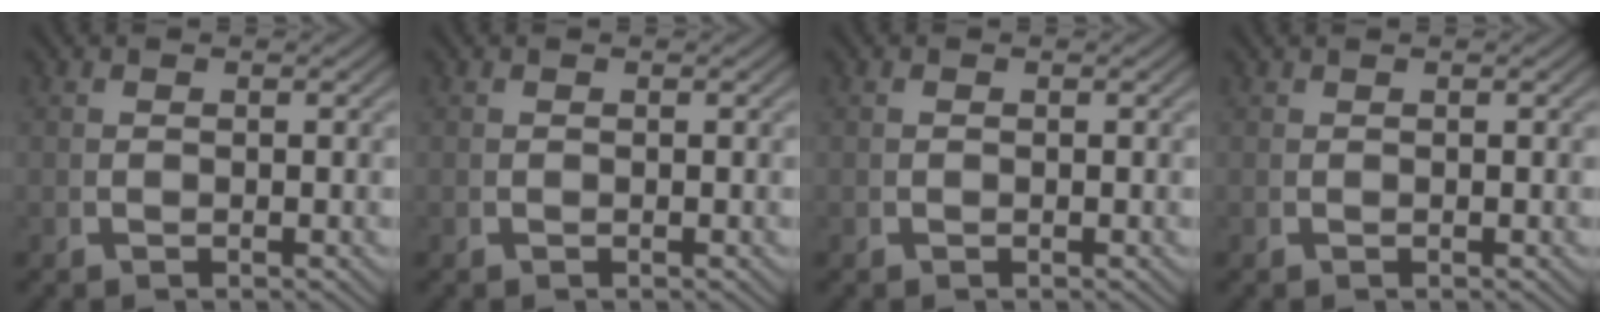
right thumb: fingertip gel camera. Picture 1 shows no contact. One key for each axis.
{"total": 0.0}
{"total": 0.0}
{"total": 0.0}